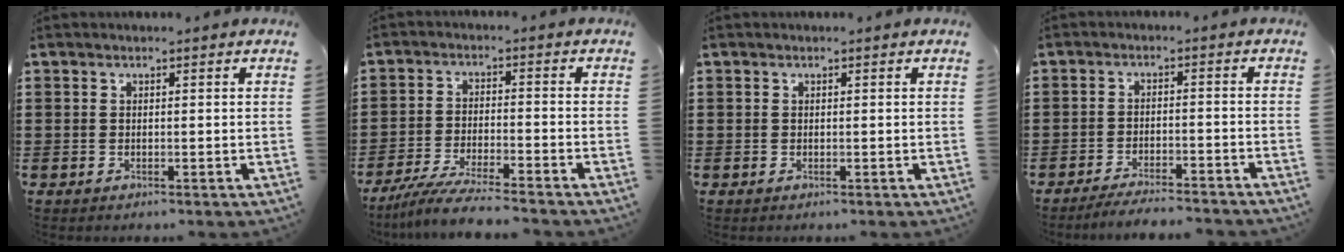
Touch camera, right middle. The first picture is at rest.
{"total": 6.0, "force": [-5.5, -0.1, 2.5], "torque": [-0.058, -0.016, -0.107]}
{"total": 0.0}
{"total": 3.7, "force": [-3.6, -0.1, 0.9], "torque": [-0.015, 0.000, -0.072]}